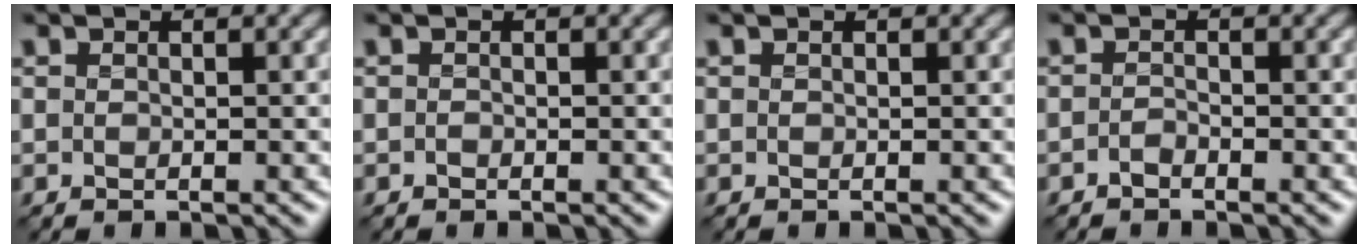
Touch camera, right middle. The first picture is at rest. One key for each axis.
{"total": 0.0}
{"total": 0.0}
{"total": 0.7, "fx": -0.6, "fy": 0.3, "fz": 0.4, "tx": -0.007, "ty": 0.000, "tz": -0.012}